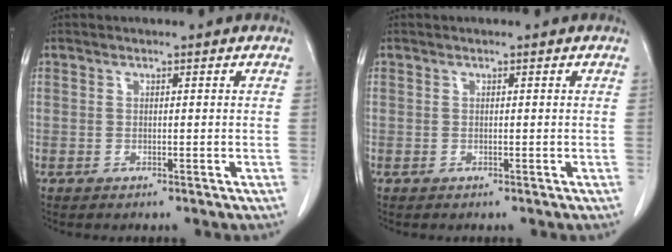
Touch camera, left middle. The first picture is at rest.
{"total": 0.0}